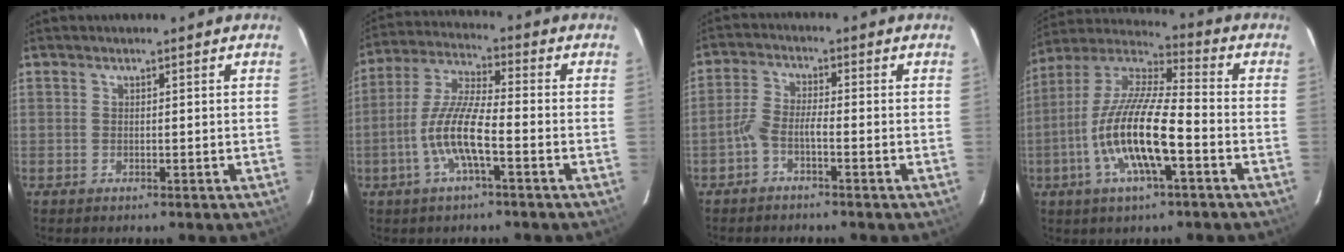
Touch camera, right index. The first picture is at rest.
{"total": 10.3, "force": [-3.8, 1.8, 9.4], "torque": [-0.201, -0.001, -0.073]}
{"total": 3.3, "force": [-2.0, 0.7, 2.6], "torque": [-0.066, 0.012, -0.042]}
{"total": 16.5, "force": [-5.4, 3.8, 15.1], "torque": [-0.298, -0.009, -0.111]}